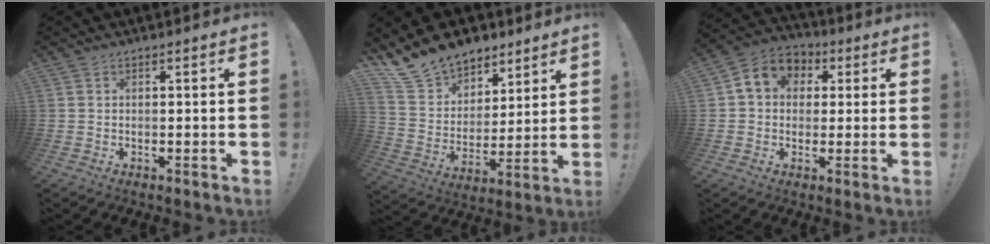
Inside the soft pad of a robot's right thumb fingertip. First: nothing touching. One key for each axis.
{"total": 15.2, "fx": 12.3, "fy": 8.3, "fz": 3.1, "tx": -0.072, "ty": -0.091, "tz": 0.236}
{"total": 9.6, "fx": 2.4, "fy": 8.1, "fz": 4.6, "tx": -0.062, "ty": 0.003, "tz": 0.050}